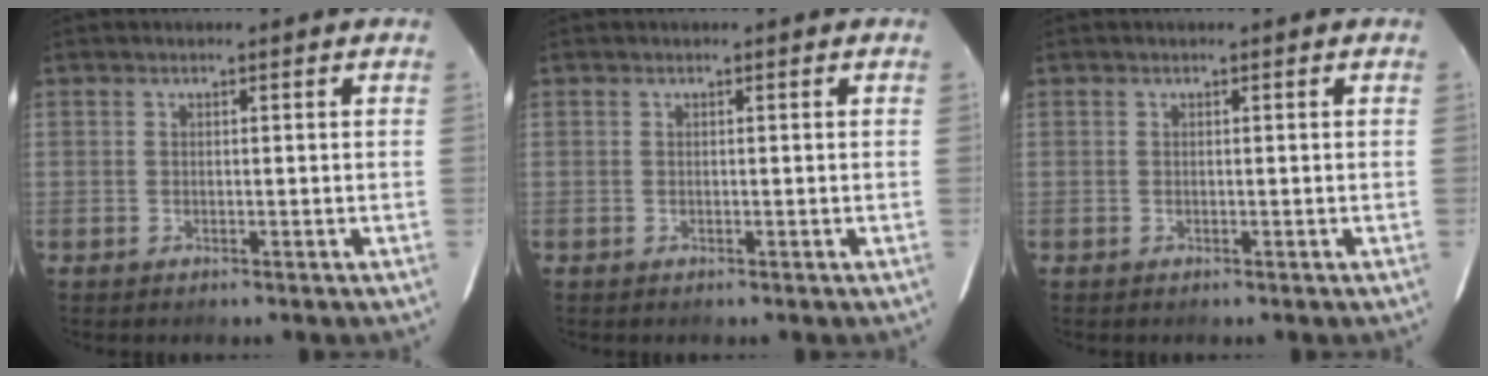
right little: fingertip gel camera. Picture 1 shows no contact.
{"total": 0.0}
{"total": 0.0}